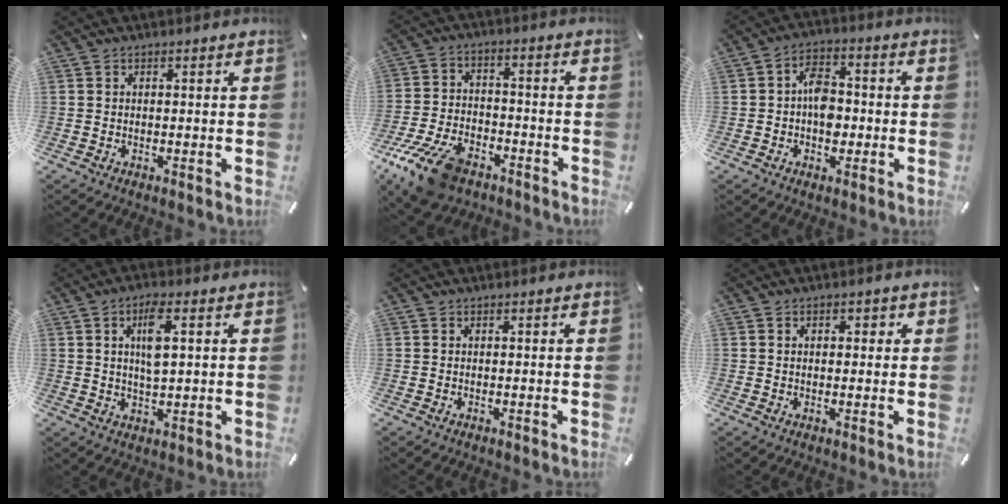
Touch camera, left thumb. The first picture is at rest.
{"total": 14.1, "force": [-9.2, 7.1, 8.0], "torque": [-0.151, 0.050, -0.162]}
{"total": 7.3, "force": [-1.2, 5.2, 5.0], "torque": [-0.078, 0.010, -0.021]}
{"total": 7.1, "force": [2.0, 2.5, 6.3], "torque": [-0.120, -0.003, 0.027]}
{"total": 0.0}
{"total": 1.9, "force": [0.2, 1.3, 1.3], "torque": [-0.012, 0.000, -0.004]}